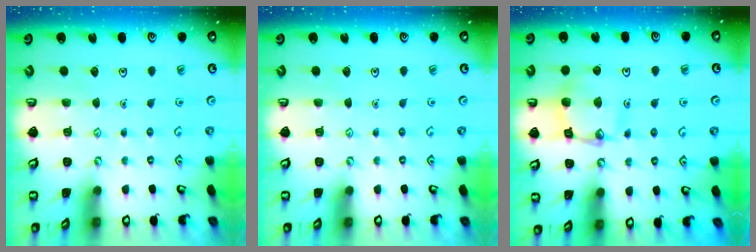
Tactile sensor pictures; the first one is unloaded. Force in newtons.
{"total": 0.0}
{"total": 13.8, "press": 13.7, "slide": 1.5}